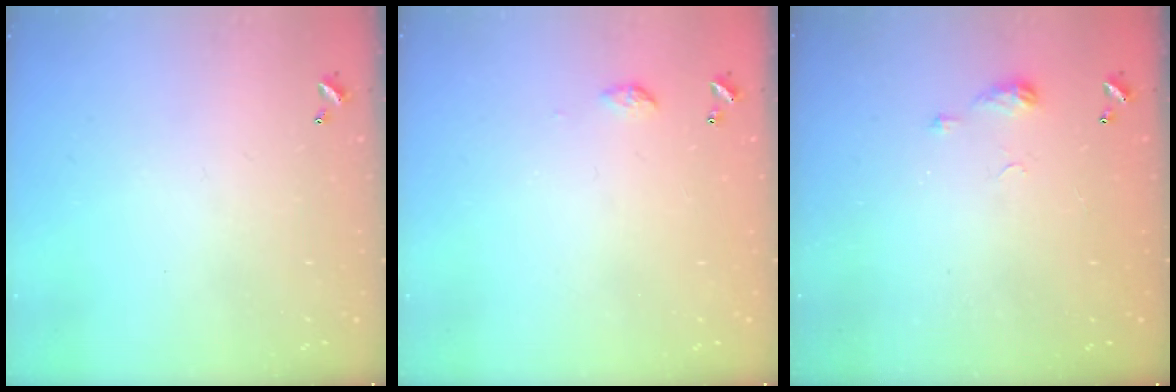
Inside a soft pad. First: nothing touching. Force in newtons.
{"total": 3.4, "press": 3.4, "slide": 0.5}
{"total": 5.4, "press": 5.3, "slide": 0.8}